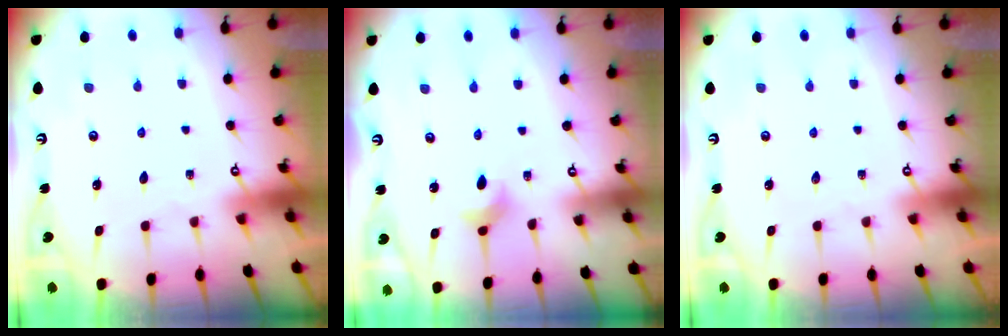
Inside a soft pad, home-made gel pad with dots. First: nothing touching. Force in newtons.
{"total": 3.6, "press": 3.6, "slide": 0.7}
{"total": 0.0}